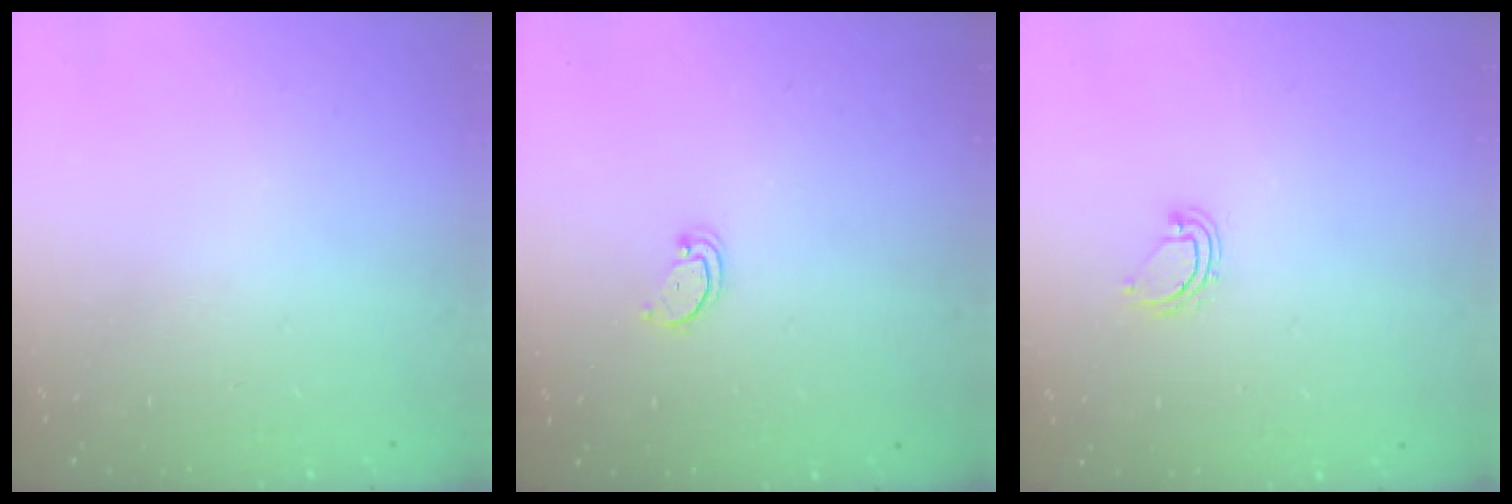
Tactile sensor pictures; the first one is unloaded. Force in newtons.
{"total": 1.9, "press": 1.9, "slide": 0.2}
{"total": 5.0, "press": 5.0, "slide": 0.2}